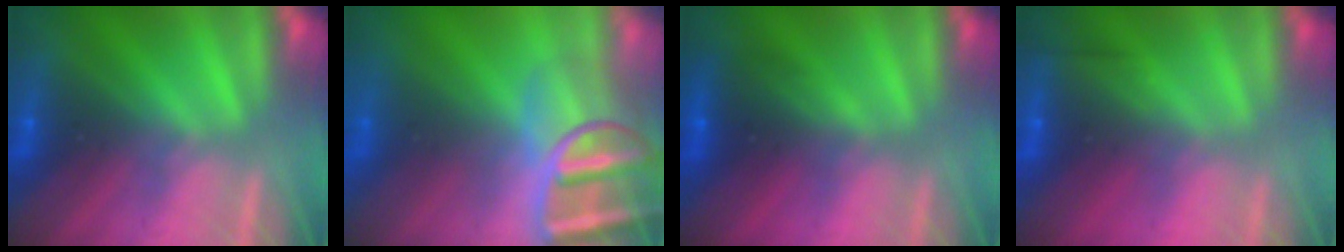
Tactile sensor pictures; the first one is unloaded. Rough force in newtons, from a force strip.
{"total": 9.4}
{"total": 2.8}
{"total": 2.5}